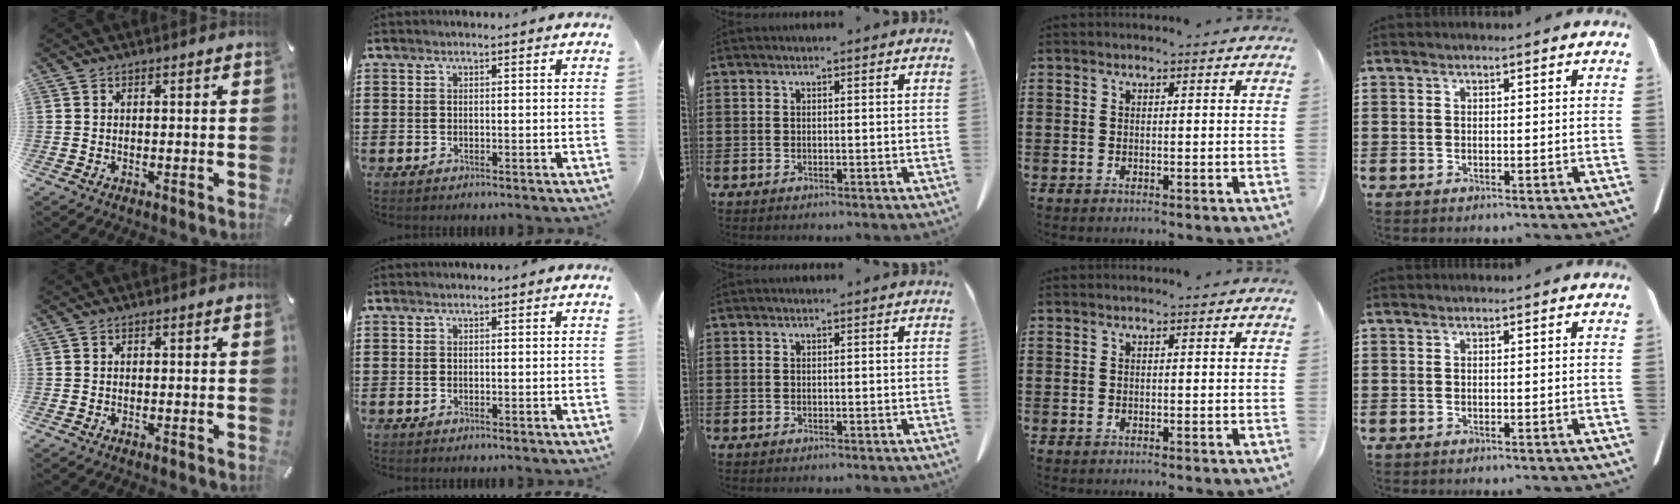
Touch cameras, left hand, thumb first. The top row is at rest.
{}